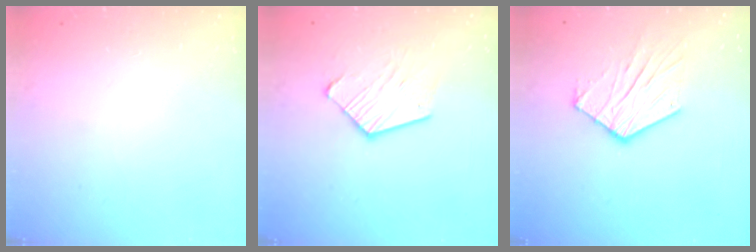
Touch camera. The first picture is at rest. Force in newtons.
{"total": 10.3, "press": 10.2, "slide": 0.7}
{"total": 11.4, "press": 11.3, "slide": 0.9}